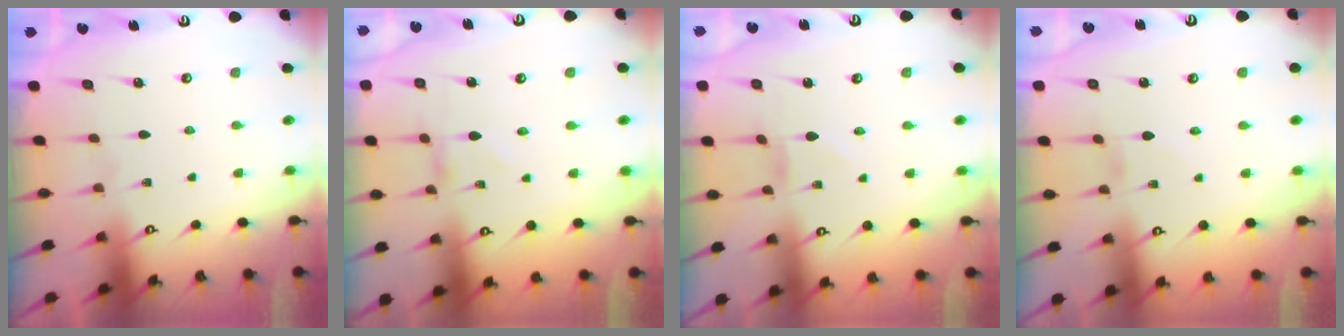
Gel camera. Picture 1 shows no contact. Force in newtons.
{"total": 0.0}
{"total": 0.0}
{"total": 1.4, "press": 1.4, "slide": 0.2}